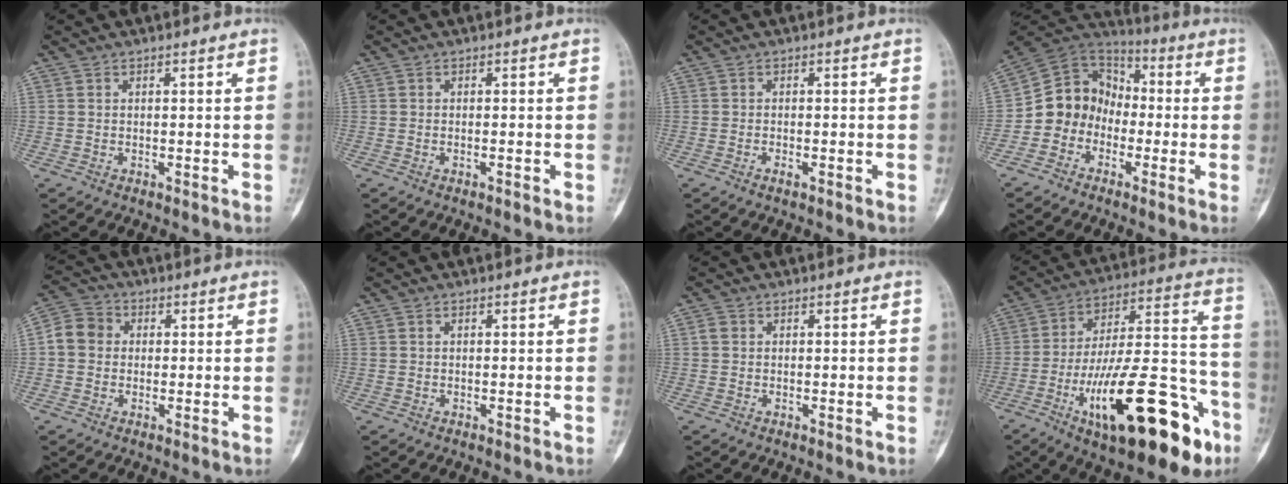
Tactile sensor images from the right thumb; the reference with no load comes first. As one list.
[{"total": 0.7, "force": [-0.3, 0.1, 0.6], "torque": [-0.013, 0.001, -0.005]}, {"total": 1.1, "force": [-0.6, 0.4, 0.8], "torque": [-0.015, 0.001, -0.011]}, {"total": 11.7, "force": [-3.3, 10.3, 4.5], "torque": [-0.051, 0.072, -0.072]}, {"total": 5.8, "force": [0.2, 5.2, 2.6], "torque": [-0.037, 0.016, -0.008]}, {"total": 0.0}, {"total": 1.2, "force": [0.2, 1.0, 0.5], "torque": [-0.008, 0.003, 0.002]}, {"total": 29.8, "force": [-13.4, 10.6, 24.4], "torque": [-0.354, 0.069, -0.200]}]